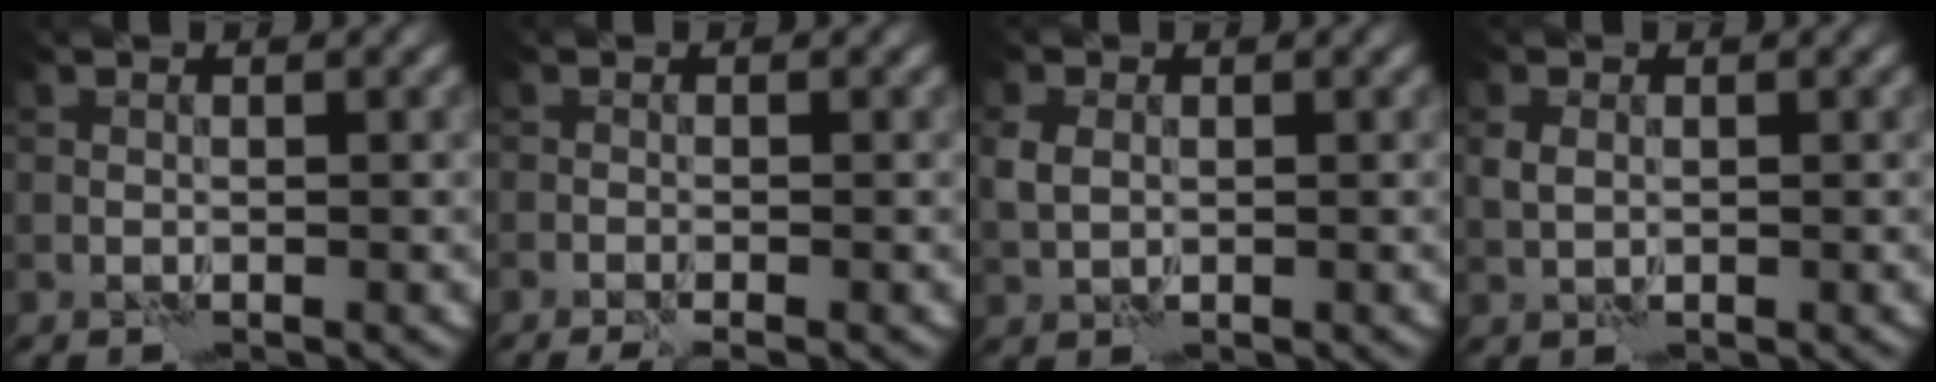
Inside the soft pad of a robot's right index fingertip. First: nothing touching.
{"total": 2.1, "force": [-1.5, 0.2, 1.5], "torque": [-0.040, 0.000, -0.025]}
{"total": 2.1, "force": [0.3, 1.5, 1.3], "torque": [-0.035, 0.001, 0.002]}
{"total": 1.3, "force": [0.3, 0.9, 0.9], "torque": [-0.024, 0.001, 0.003]}